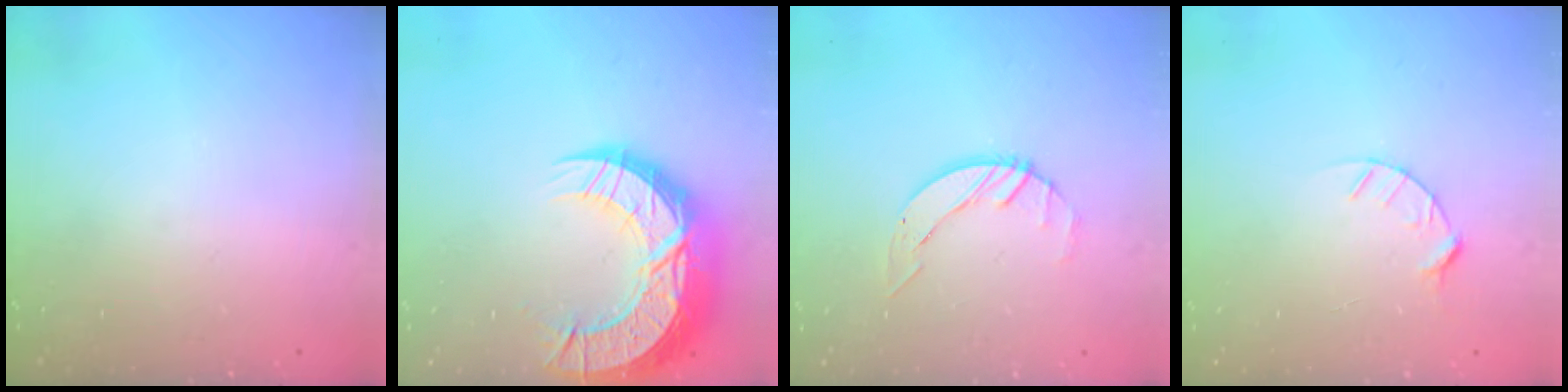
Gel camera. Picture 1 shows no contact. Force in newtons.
{"total": 24.0, "press": 23.9, "slide": 1.9}
{"total": 2.4, "press": 2.4, "slide": 0.1}
{"total": 4.3, "press": 4.3, "slide": 0.5}